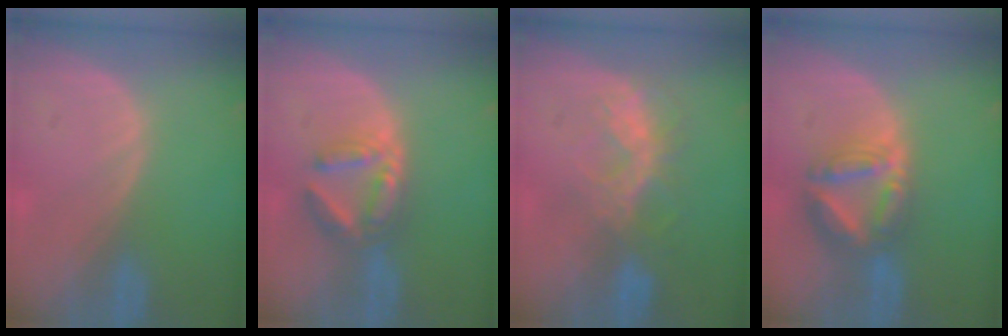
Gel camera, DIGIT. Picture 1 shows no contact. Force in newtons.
{"total": 6.1, "press": 5.7, "slide": 2.3}
{"total": 6.3, "press": 6.2, "slide": 1.2}
{"total": 8.0, "press": 7.0, "slide": 4.0}